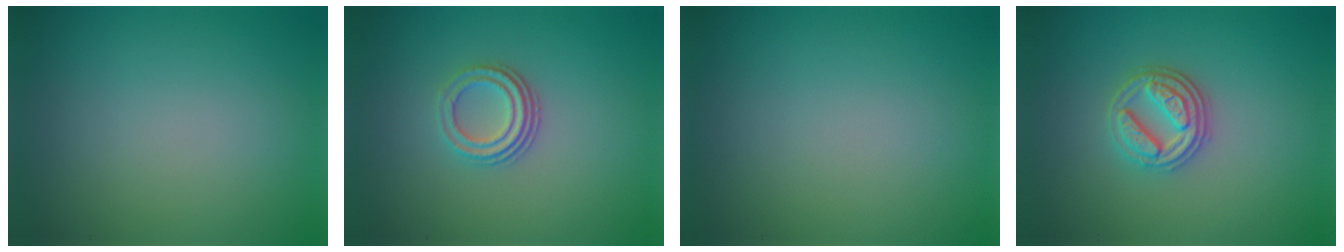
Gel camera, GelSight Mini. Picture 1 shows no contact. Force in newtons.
{"total": 3.0, "press": 2.3, "slide": 1.9}
{"total": 0.0}
{"total": 3.6, "press": 3.1, "slide": 1.8}